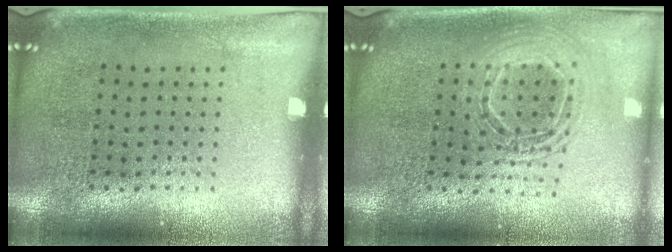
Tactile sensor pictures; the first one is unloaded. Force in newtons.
{"total": 1.8, "press": 1.4, "slide": 1.0}